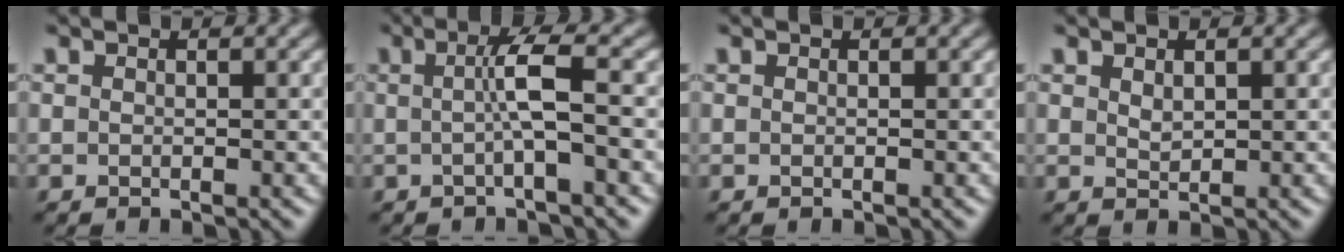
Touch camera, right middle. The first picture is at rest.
{"total": 3.4, "force": [-0.1, 0.4, 3.4], "torque": [-0.063, 0.004, -0.005]}
{"total": 0.0}
{"total": 1.1, "force": [0.5, 0.5, 0.8], "torque": [-0.017, -0.001, 0.015]}